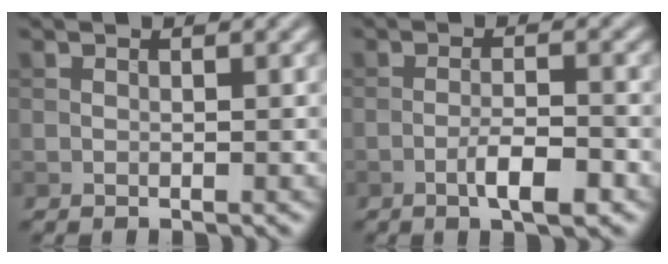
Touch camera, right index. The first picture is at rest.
{"total": 3.6, "force": [-1.7, 0.9, 3.0], "torque": [-0.057, 0.004, -0.032]}